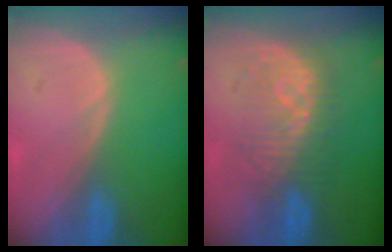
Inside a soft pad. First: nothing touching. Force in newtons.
{"total": 7.9, "press": 7.9, "slide": 0.5}